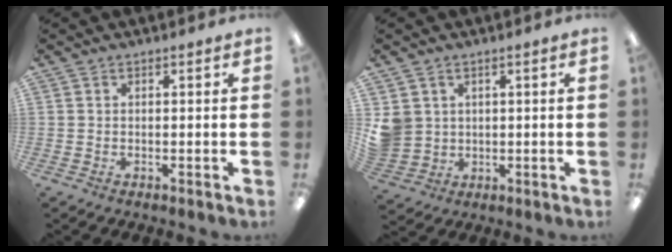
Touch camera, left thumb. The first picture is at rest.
{"total": 5.3, "force": [1.7, 4.9, 1.1], "torque": [-0.034, 0.002, 0.036]}